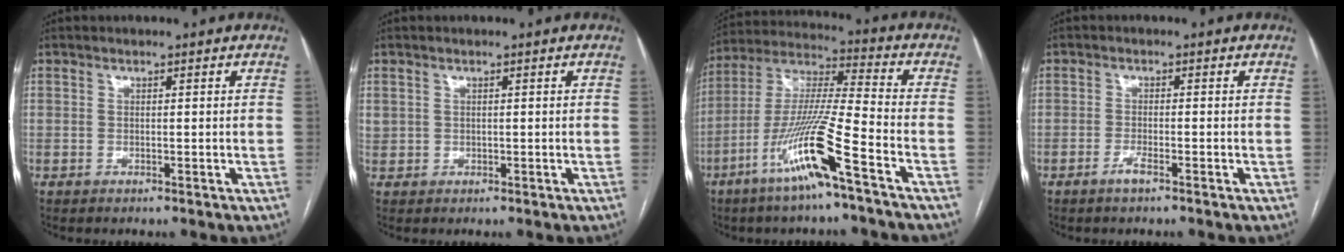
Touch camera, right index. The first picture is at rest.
{"total": 1.1, "force": [0.3, 1.0, 0.3], "torque": [0.003, 0.010, 0.007]}
{"total": 14.8, "force": [-7.5, -0.4, 12.8], "torque": [-0.264, -0.015, -0.146]}
{"total": 1.9, "force": [-1.3, 0.0, 1.3], "torque": [-0.029, -0.002, -0.027]}